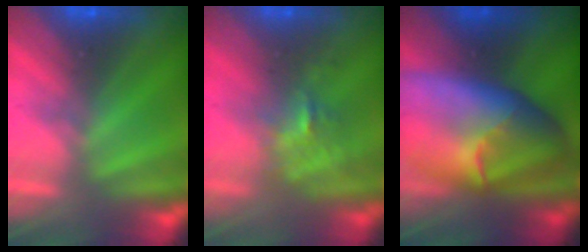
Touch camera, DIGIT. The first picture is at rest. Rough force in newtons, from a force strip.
{"total": 2.5}
{"total": 9.3}